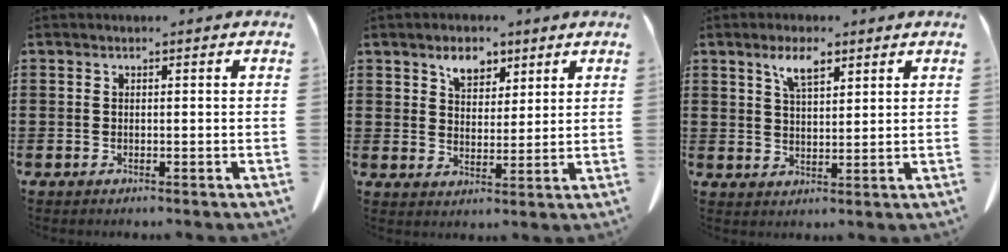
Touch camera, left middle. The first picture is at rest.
{"total": 4.9, "force": [3.5, 2.9, 2.0], "torque": [-0.035, 0.002, 0.062]}
{"total": 5.2, "force": [3.3, 1.8, 3.6], "torque": [-0.072, 0.002, 0.057]}